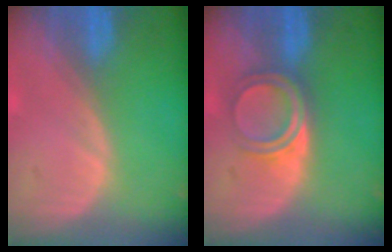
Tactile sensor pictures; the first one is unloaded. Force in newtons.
{"total": 4.9, "press": 4.3, "slide": 2.4}